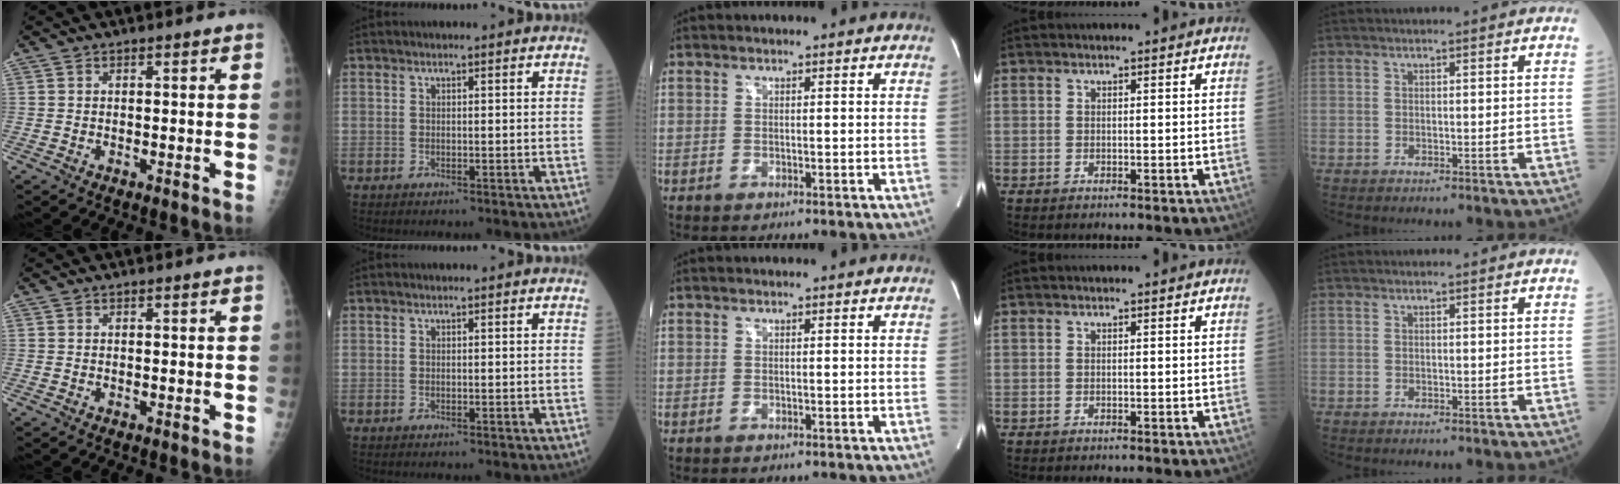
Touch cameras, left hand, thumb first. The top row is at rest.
{}